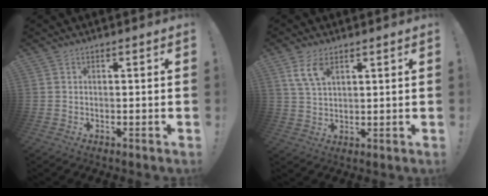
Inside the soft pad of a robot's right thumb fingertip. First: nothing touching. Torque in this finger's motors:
{"motor_torque": [1.75, 1.75, 0.39, 0.08, 0.21]}